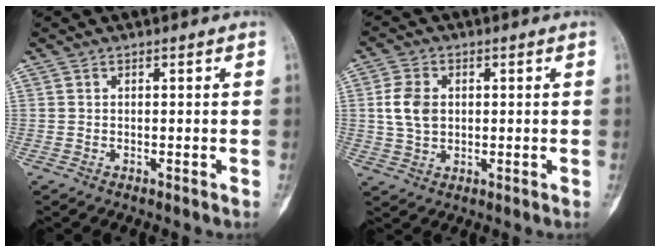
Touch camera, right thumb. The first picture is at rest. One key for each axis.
{"total": 6.4, "fx": 0.8, "fy": 4.6, "fz": 4.3, "tx": -0.079, "ty": 0.002, "tz": 0.017}